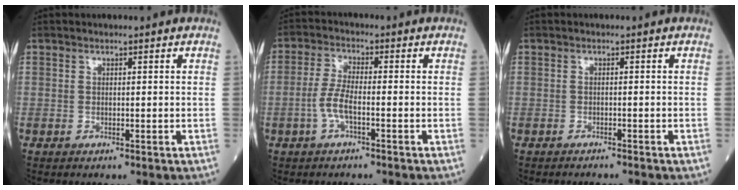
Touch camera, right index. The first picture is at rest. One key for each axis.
{"total": 4.4, "fx": -1.7, "fy": 1.0, "fz": 4.0, "tx": -0.094, "ty": 0.002, "tz": -0.036}
{"total": 2.0, "fx": -1.9, "fy": -0.1, "fz": 0.3, "tx": -0.006, "ty": -0.005, "tz": -0.023}